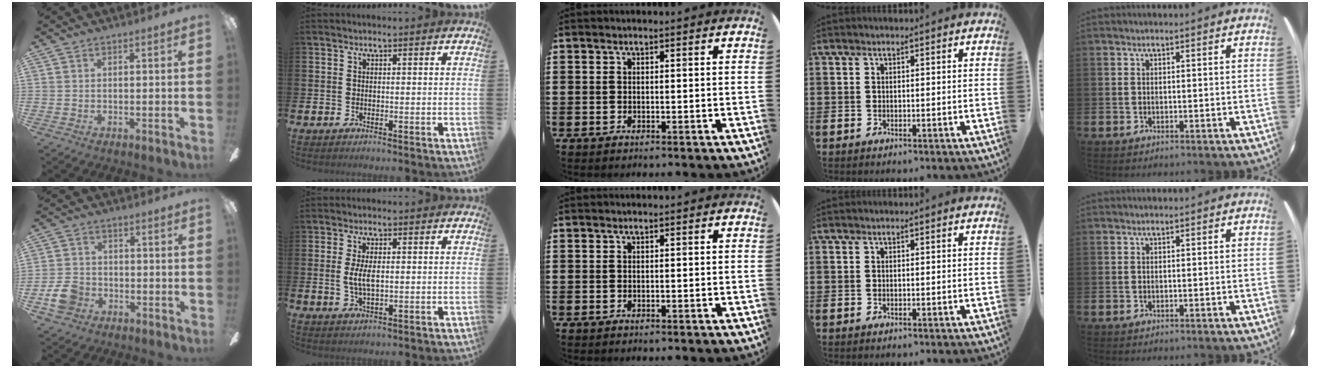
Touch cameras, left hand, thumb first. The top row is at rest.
{"thumb": {"total": 7.2, "force": [-2.9, 5.6, 3.5], "torque": [-0.088, 0.017, -0.055]}, "index": {"total": 3.8, "force": [0.4, 1.6, 3.5], "torque": [-0.063, 0.003, 0.004]}}